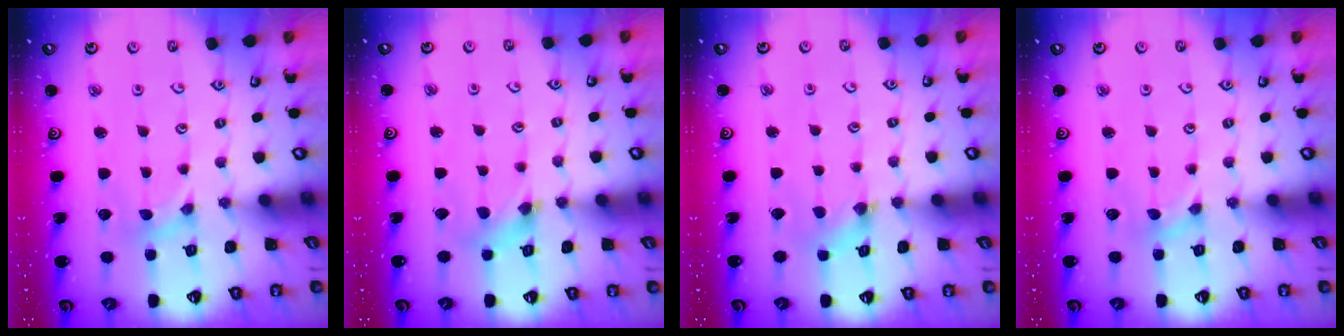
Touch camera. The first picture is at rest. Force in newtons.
{"total": 3.4, "press": 3.4, "slide": 0.3}
{"total": 1.5, "press": 1.5, "slide": 0.3}
{"total": 0.0}